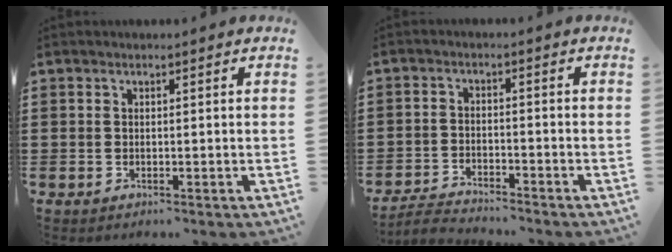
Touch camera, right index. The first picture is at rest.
{"total": 3.4, "force": [-3.4, 0.2, -0.1], "torque": [-0.011, 0.001, -0.075]}